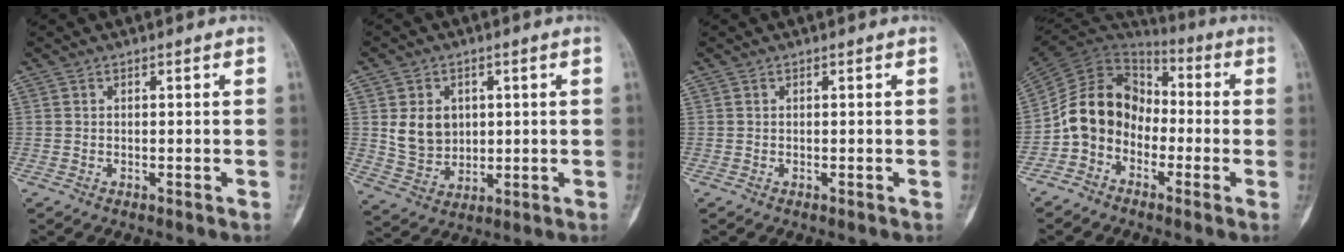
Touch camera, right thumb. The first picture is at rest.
{"total": 8.3, "force": [1.6, 6.9, 4.4], "torque": [-0.044, -0.012, 0.042]}
{"total": 0.0}
{"total": 13.0, "force": [-3.7, 10.6, 6.5], "torque": [-0.100, 0.066, -0.082]}